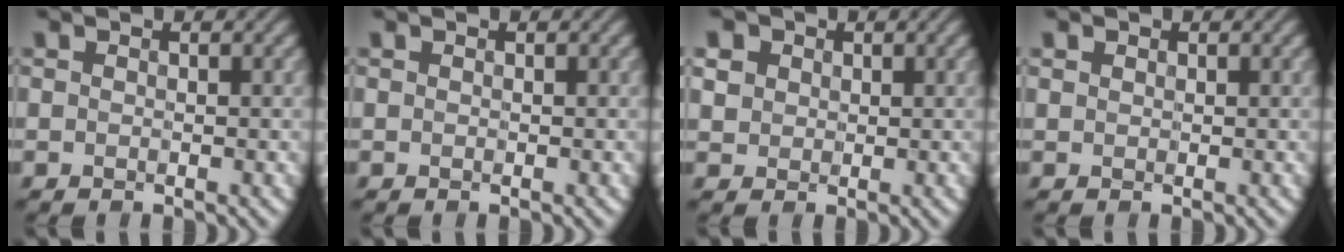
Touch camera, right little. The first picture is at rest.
{"total": 0.0}
{"total": 2.2, "force": [0.7, 1.9, 0.7], "torque": [-0.034, -0.002, 0.025]}
{"total": 0.5, "force": [0.3, 0.4, 0.0], "torque": [-0.006, -0.003, 0.016]}